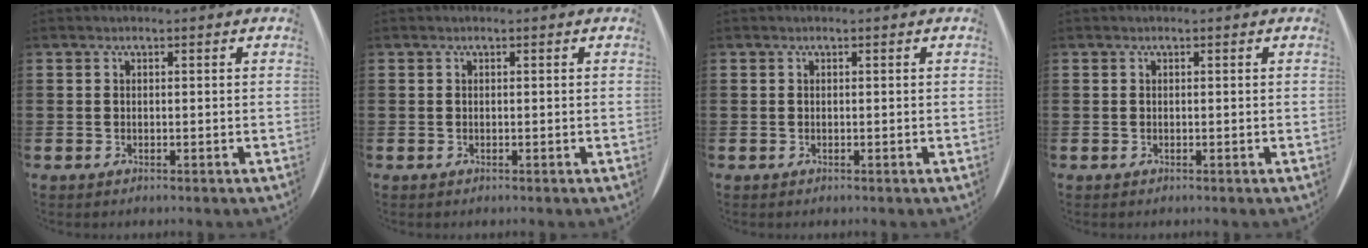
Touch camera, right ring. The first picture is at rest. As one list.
[{"total": 0.0}, {"total": 0.0}, {"total": 0.0}]